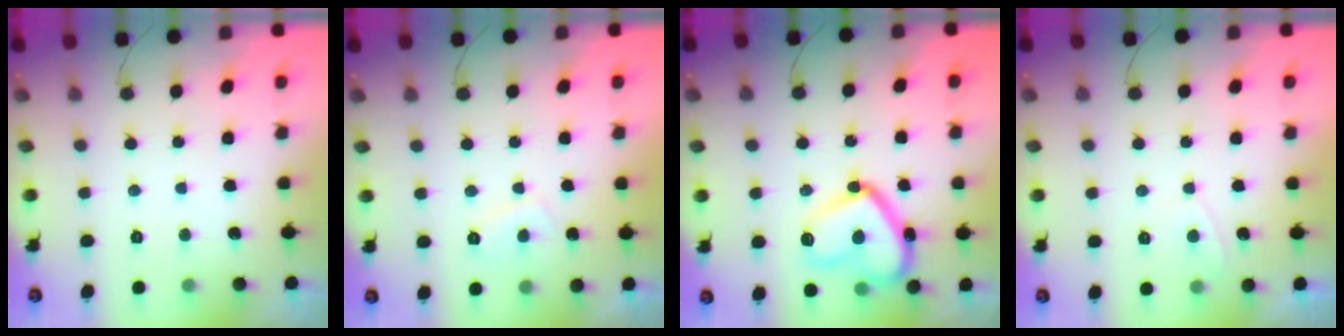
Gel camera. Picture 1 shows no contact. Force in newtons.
{"total": 2.4, "press": 2.2, "slide": 0.9}
{"total": 16.8, "press": 16.8, "slide": 1.2}
{"total": 2.3, "press": 2.3, "slide": 0.2}